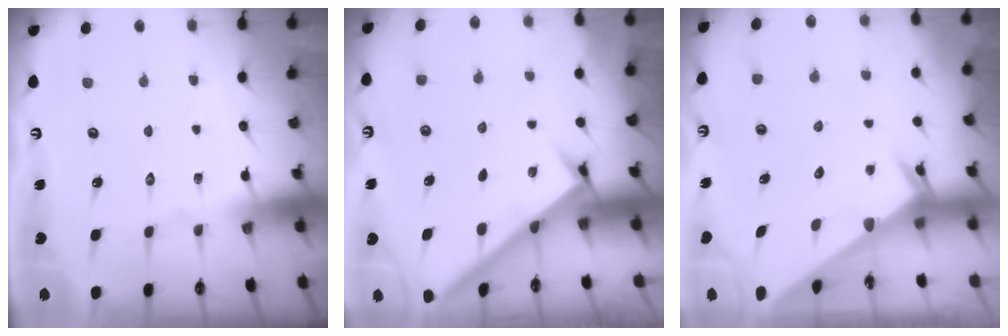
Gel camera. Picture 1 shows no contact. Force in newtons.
{"total": 2.5, "press": 2.5, "slide": 0.3}
{"total": 3.3, "press": 3.3, "slide": 0.3}